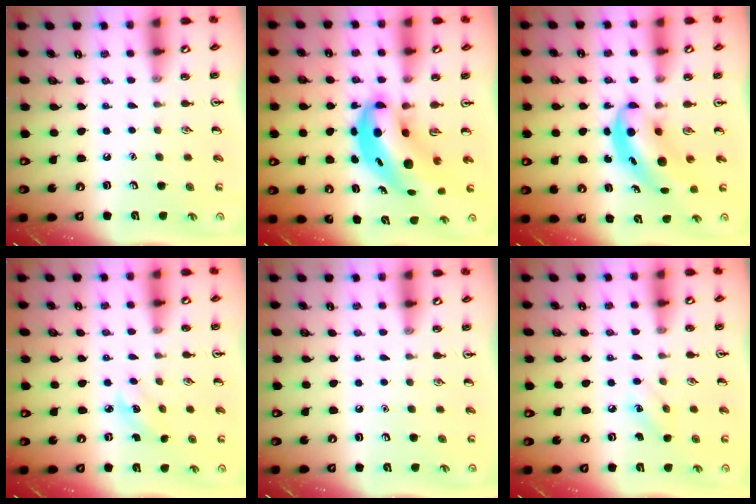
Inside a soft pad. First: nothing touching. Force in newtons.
{"total": 7.8, "press": 7.6, "slide": 1.9}
{"total": 6.4, "press": 6.4, "slide": 0.9}
{"total": 2.6, "press": 2.5, "slide": 0.8}
{"total": 0.0}
{"total": 5.0, "press": 4.7, "slide": 1.7}